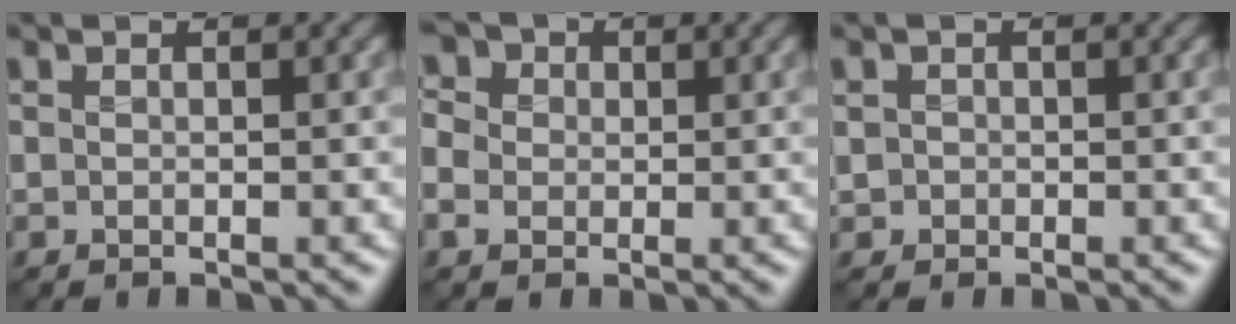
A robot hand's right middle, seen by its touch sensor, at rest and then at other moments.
{"total": 5.3, "force": [0.8, 4.5, 2.6], "torque": [-0.071, 0.025, 0.000]}
{"total": 1.0, "force": [0.0, 1.0, 0.0], "torque": [0.010, -0.001, 0.000]}